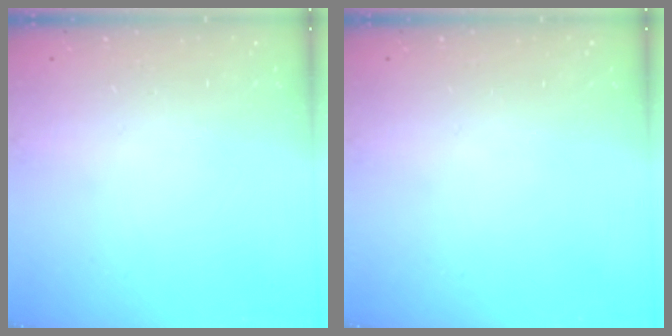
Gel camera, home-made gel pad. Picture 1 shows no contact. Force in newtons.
{"total": 0.0}